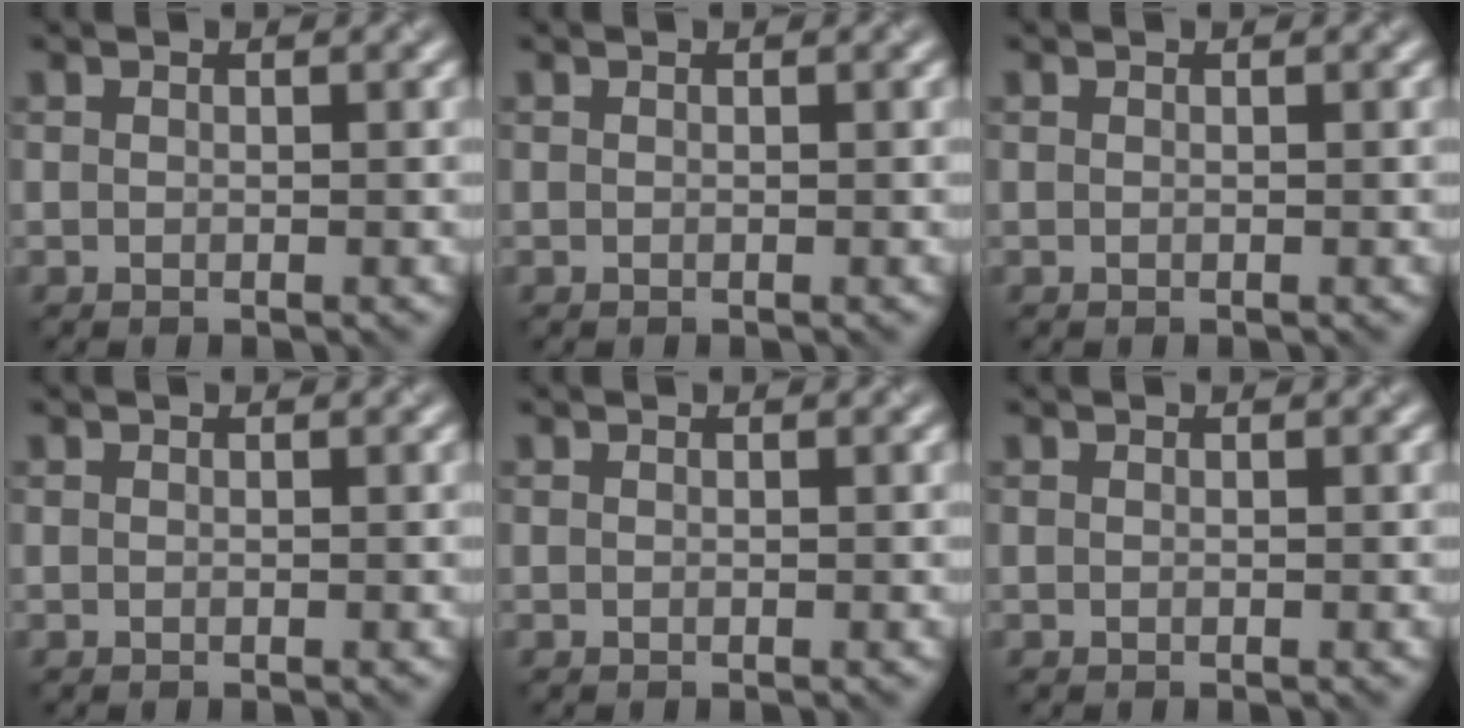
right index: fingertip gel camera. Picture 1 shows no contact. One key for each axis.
{"total": 0.0}
{"total": 0.0}
{"total": 0.0}
{"total": 0.0}
{"total": 0.0}